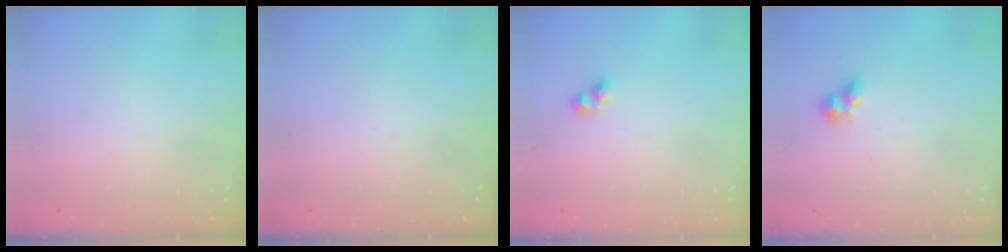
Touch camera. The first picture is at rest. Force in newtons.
{"total": 0.0}
{"total": 2.9, "press": 2.6, "slide": 1.1}
{"total": 6.0, "press": 6.0, "slide": 0.1}